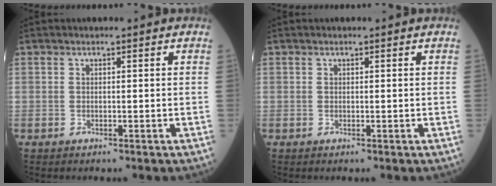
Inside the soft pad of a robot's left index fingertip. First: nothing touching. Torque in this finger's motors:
{"motor_torque": [-0.17, -0.10, -0.02, -0.01]}